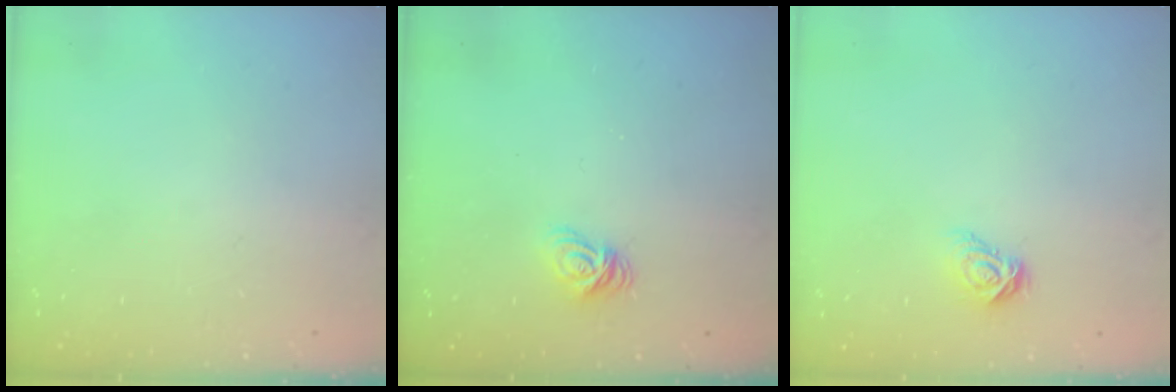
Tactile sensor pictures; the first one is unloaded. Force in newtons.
{"total": 7.6, "press": 7.6, "slide": 0.4}
{"total": 5.7, "press": 5.6, "slide": 0.5}